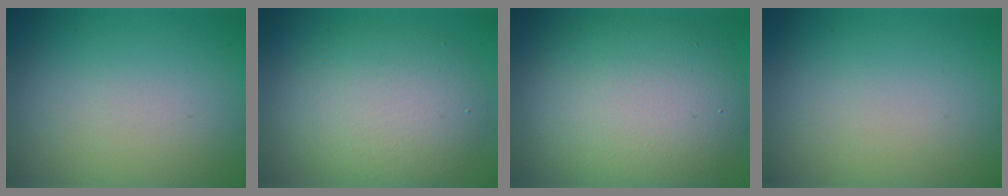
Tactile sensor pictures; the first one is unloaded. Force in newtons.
{"total": 6.4, "press": 6.4, "slide": 0.7}
{"total": 10.7, "press": 10.7, "slide": 0.5}
{"total": 0.0}